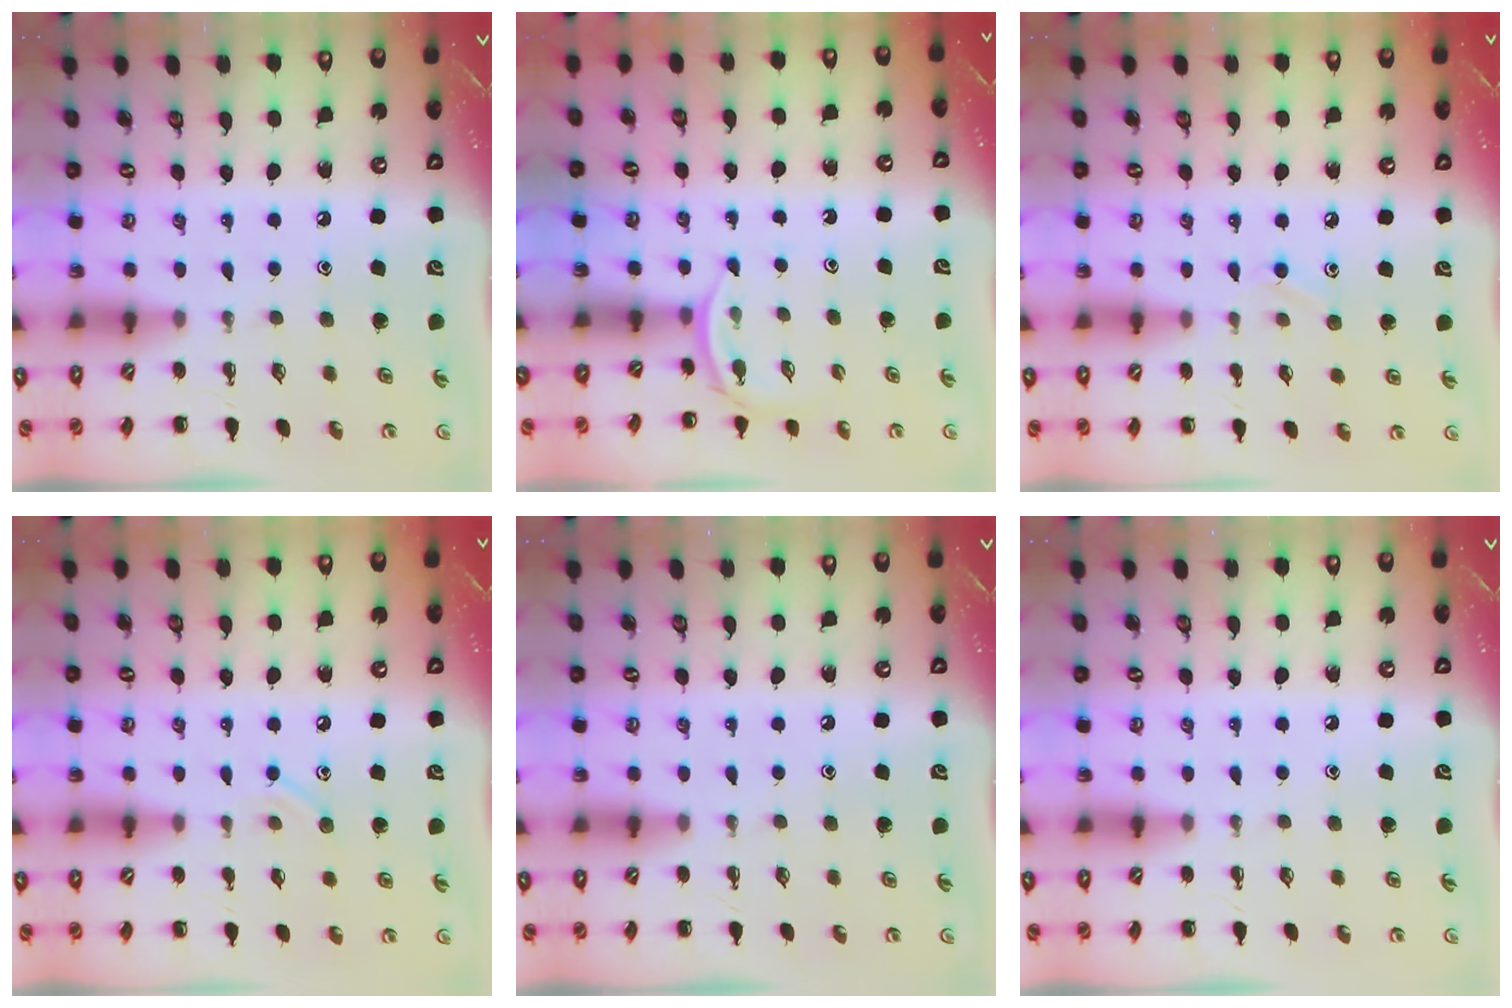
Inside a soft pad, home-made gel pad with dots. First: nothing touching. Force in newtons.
{"total": 2.6, "press": 2.5, "slide": 0.8}
{"total": 7.6, "press": 7.2, "slide": 2.3}
{"total": 7.1, "press": 6.9, "slide": 1.8}
{"total": 0.0}
{"total": 0.0}